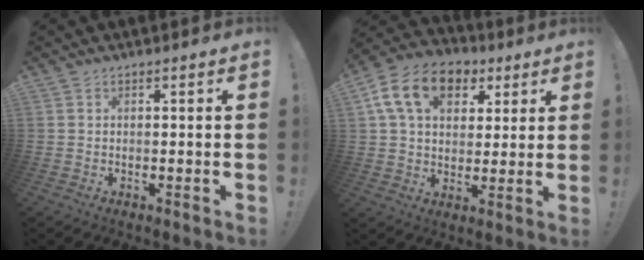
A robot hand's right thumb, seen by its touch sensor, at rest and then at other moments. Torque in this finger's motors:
{"motor_torque": [1.68, 1.70, 0.59, 0.04, 0.24]}